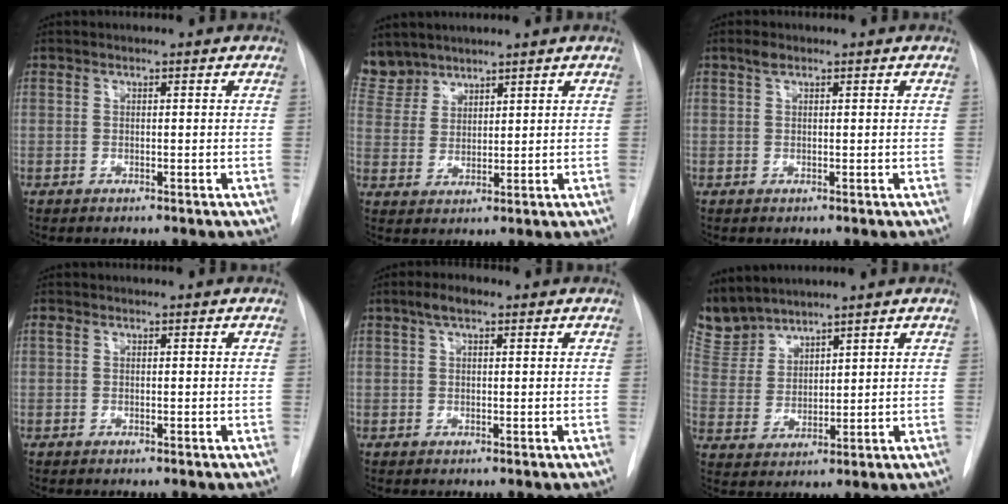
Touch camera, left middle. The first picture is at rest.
{"total": 6.6, "force": [6.0, 2.8, 0.0], "torque": [0.001, 0.006, 0.129]}
{"total": 1.1, "force": [0.7, 0.5, 0.7], "torque": [-0.015, 0.010, 0.014]}
{"total": 0.6, "force": [0.2, 0.4, 0.3], "torque": [-0.010, 0.013, 0.005]}
{"total": 2.9, "force": [1.6, 1.1, 2.1], "torque": [-0.044, 0.014, 0.029]}
{"total": 6.7, "force": [6.6, 1.1, 0.1], "torque": [-0.016, 0.009, 0.152]}